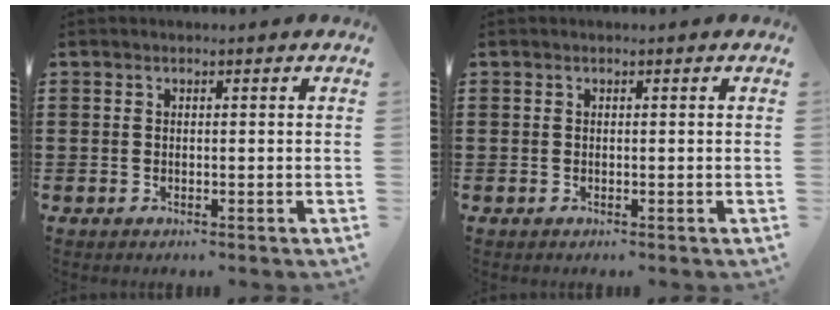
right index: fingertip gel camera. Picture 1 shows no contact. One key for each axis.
{"total": 0.0}